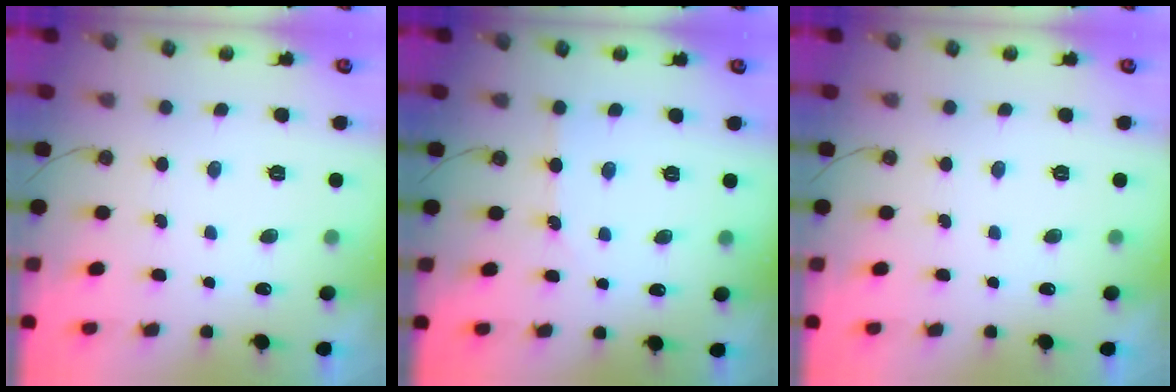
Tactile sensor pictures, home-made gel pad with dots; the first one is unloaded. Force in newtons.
{"total": 1.4, "press": 1.3, "slide": 0.3}
{"total": 0.5, "press": 0.4, "slide": 0.4}